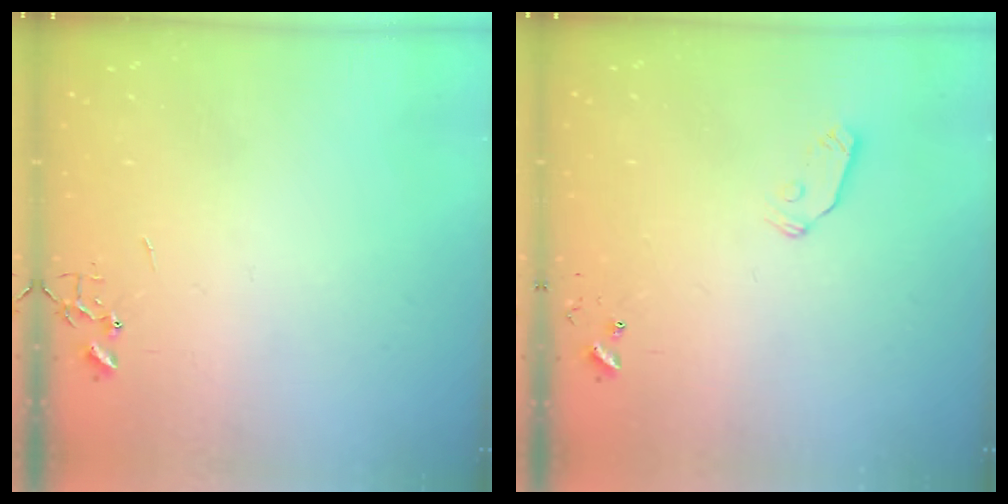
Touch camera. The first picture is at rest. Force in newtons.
{"total": 5.6, "press": 5.6, "slide": 0.3}